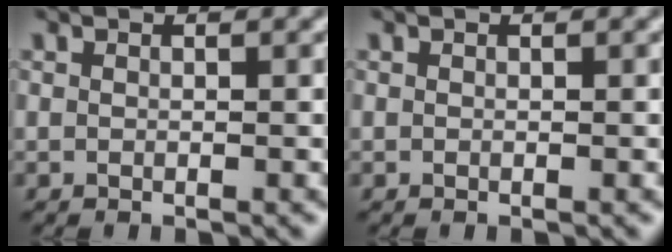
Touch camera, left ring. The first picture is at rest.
{"total": 0.0}